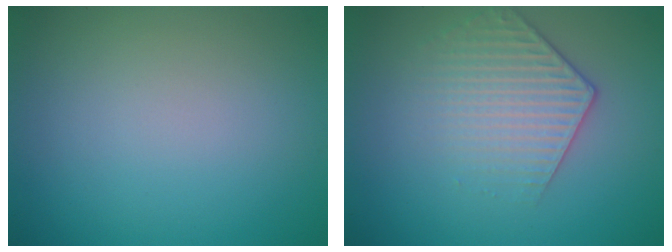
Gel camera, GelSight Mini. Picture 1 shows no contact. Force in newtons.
{"total": 3.1, "press": 3.0, "slide": 1.0}